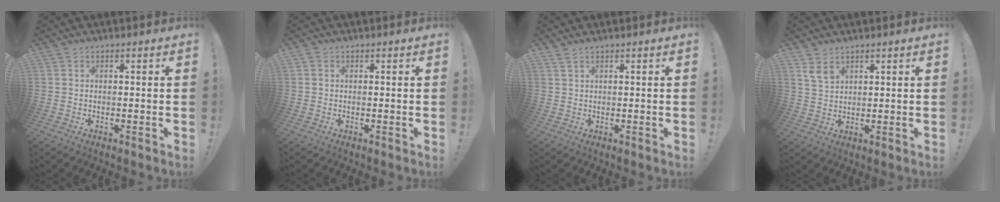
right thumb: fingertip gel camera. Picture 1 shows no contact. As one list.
[{"total": 0.0}, {"total": 1.3, "force": [1.0, 0.2, 0.8], "torque": [-0.019, 0.000, 0.020]}, {"total": 4.4, "force": [3.2, 2.2, 2.1], "torque": [-0.030, -0.019, 0.059]}]